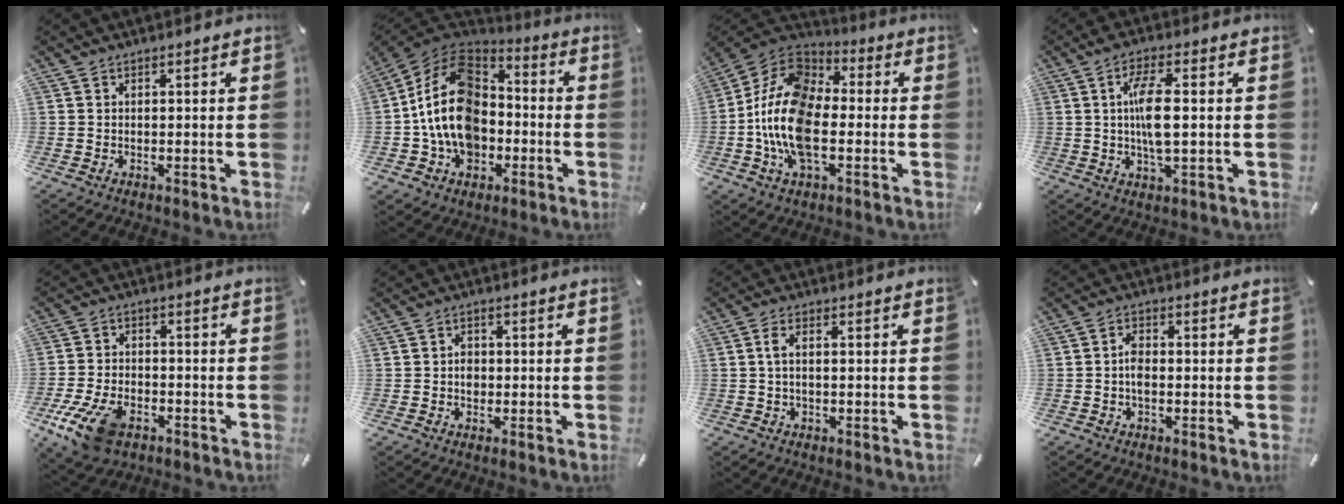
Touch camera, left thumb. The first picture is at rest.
{"total": 17.5, "force": [-3.2, 13.9, 10.2], "torque": [-0.225, 0.019, -0.061]}
{"total": 16.5, "force": [-4.2, 9.6, 12.8], "torque": [-0.289, 0.009, -0.084]}
{"total": 8.5, "force": [0.6, 2.4, 8.1], "torque": [-0.172, -0.005, 0.003]}
{"total": 12.1, "force": [-6.5, 6.9, 7.5], "torque": [-0.158, 0.024, -0.117]}
{"total": 2.6, "force": [-0.2, 2.2, 1.4], "torque": [-0.020, 0.004, -0.009]}
{"total": 2.9, "force": [0.0, 1.2, 2.6], "torque": [-0.056, 0.002, -0.004]}
{"total": 3.3, "force": [-0.6, 1.8, 2.7], "torque": [-0.052, 0.006, -0.011]}